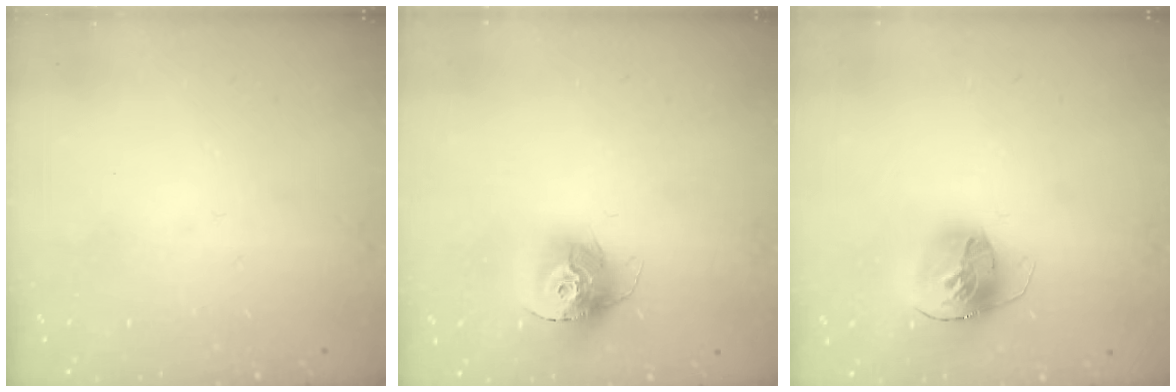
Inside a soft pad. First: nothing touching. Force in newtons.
{"total": 13.4, "press": 13.3, "slide": 1.2}
{"total": 15.4, "press": 15.3, "slide": 1.7}